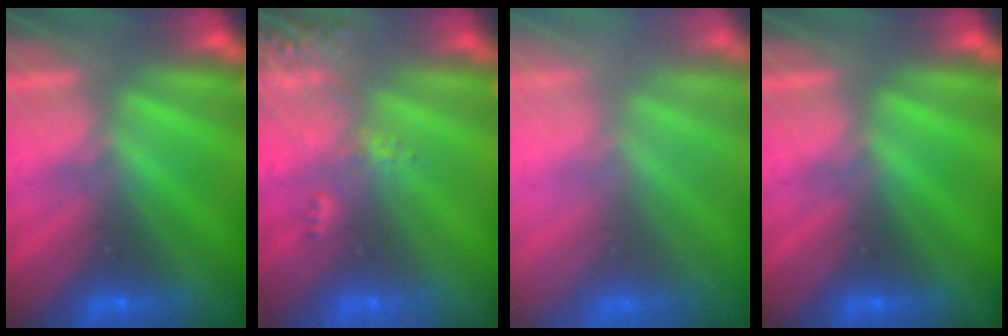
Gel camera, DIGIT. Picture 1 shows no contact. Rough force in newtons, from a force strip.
{"total": 2.4}
{"total": 8.9}
{"total": 0.0}